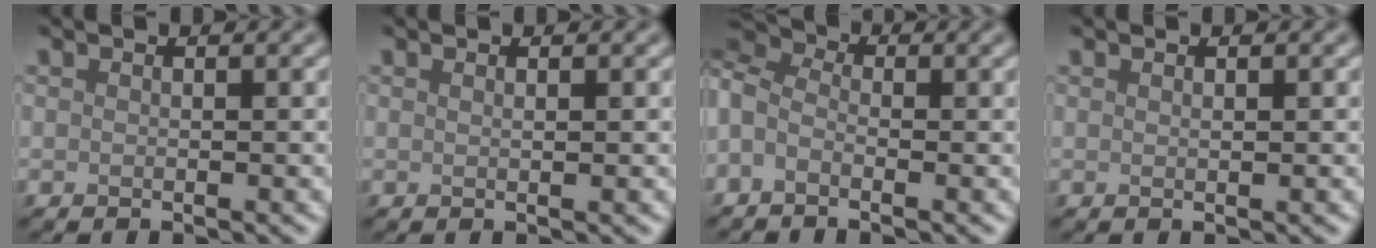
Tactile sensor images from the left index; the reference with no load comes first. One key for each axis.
{"total": 0.8, "fx": 0.3, "fy": 0.3, "fz": 0.7, "tx": -0.006, "ty": 0.002, "tz": 0.002}
{"total": 5.3, "fx": 0.7, "fy": 3.4, "fz": 4.0, "tx": -0.096, "ty": 0.018, "tz": -0.015}
{"total": 0.5, "fx": 0.3, "fy": 0.1, "fz": 0.4, "tx": -0.007, "ty": 0.001, "tz": 0.005}